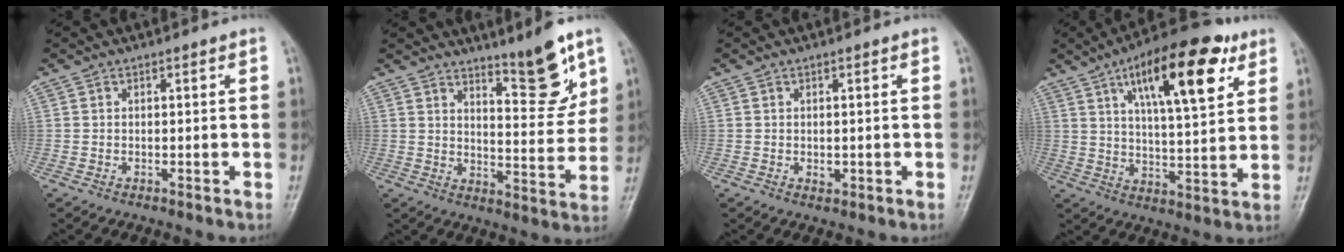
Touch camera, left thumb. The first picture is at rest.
{"total": 10.2, "force": [7.2, 2.2, 6.9], "torque": [-0.079, -0.065, 0.118]}
{"total": 1.4, "force": [-0.1, 0.9, 1.0], "torque": [-0.009, -0.001, 0.002]}
{"total": 19.1, "force": [9.1, 6.6, 15.5], "torque": [-0.211, -0.022, 0.142]}